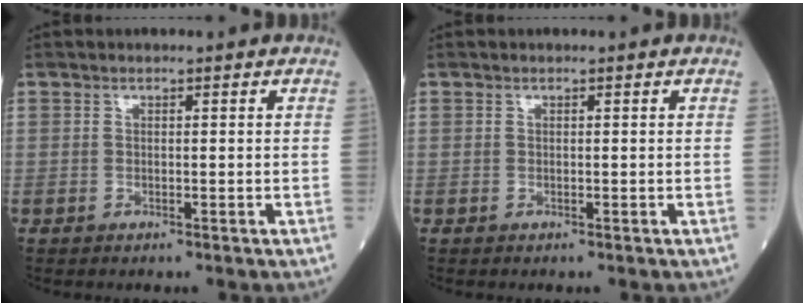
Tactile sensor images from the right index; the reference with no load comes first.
{"total": 0.0}